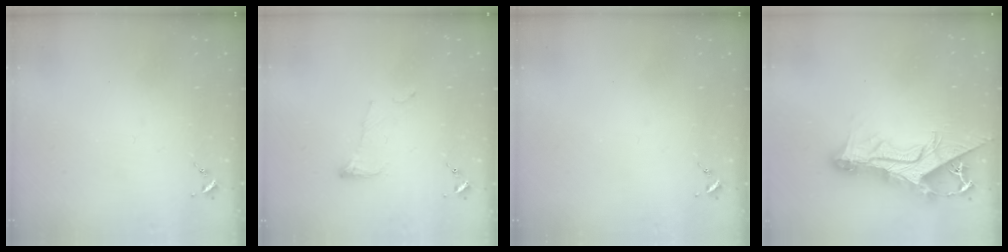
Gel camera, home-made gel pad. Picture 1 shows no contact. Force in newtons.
{"total": 5.7, "press": 5.7, "slide": 0.2}
{"total": 0.0}
{"total": 15.5, "press": 15.4, "slide": 1.6}